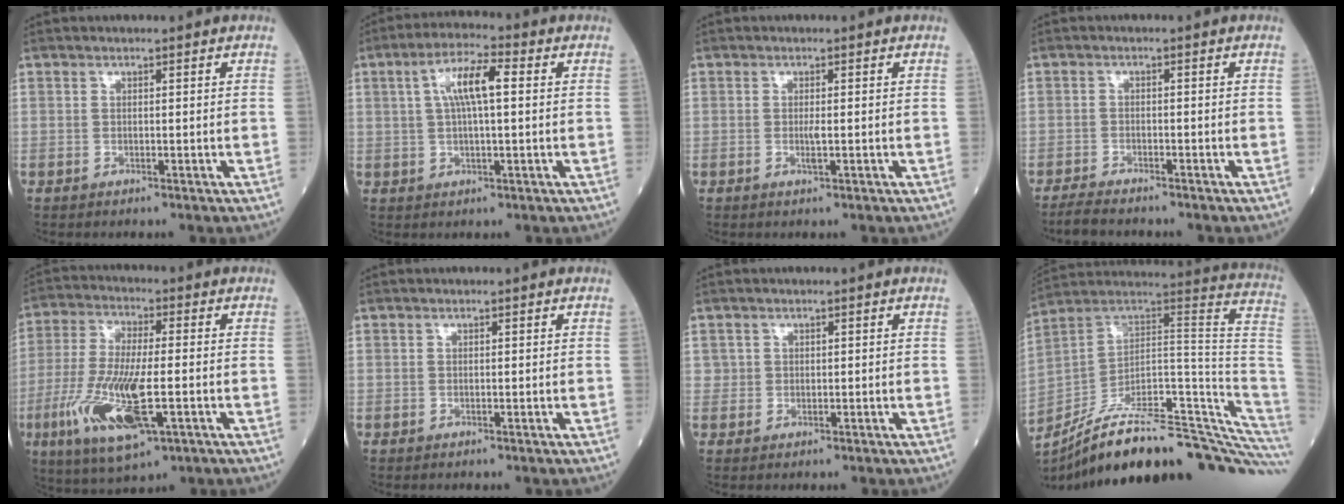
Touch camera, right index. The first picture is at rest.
{"total": 7.3, "force": [1.6, 1.5, 7.0], "torque": [-0.134, 0.020, 0.027]}
{"total": 1.3, "force": [-0.2, 0.0, 1.3], "torque": [-0.026, -0.004, -0.003]}
{"total": 4.3, "force": [-3.9, 0.7, 1.6], "torque": [-0.029, -0.011, -0.066]}
{"total": 15.0, "force": [-4.5, 3.6, 13.9], "torque": [-0.289, -0.023, -0.074]}
{"total": 0.0}
{"total": 1.0, "force": [0.4, 1.0, 0.0], "torque": [0.012, 0.001, 0.002]}
{"total": 29.9, "force": [-23.3, 3.2, 18.4], "torque": [-0.167, 0.028, -0.337]}